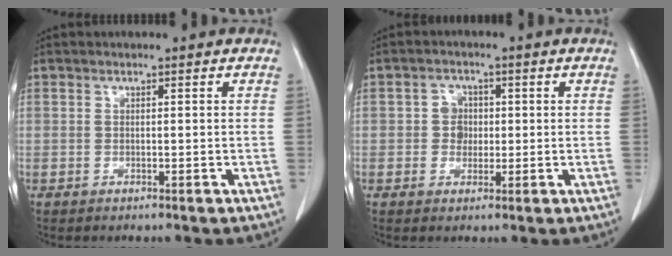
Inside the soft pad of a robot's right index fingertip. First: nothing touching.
{"total": 3.6, "force": [0.1, 3.2, 1.7], "torque": [-0.027, 0.014, 0.004]}